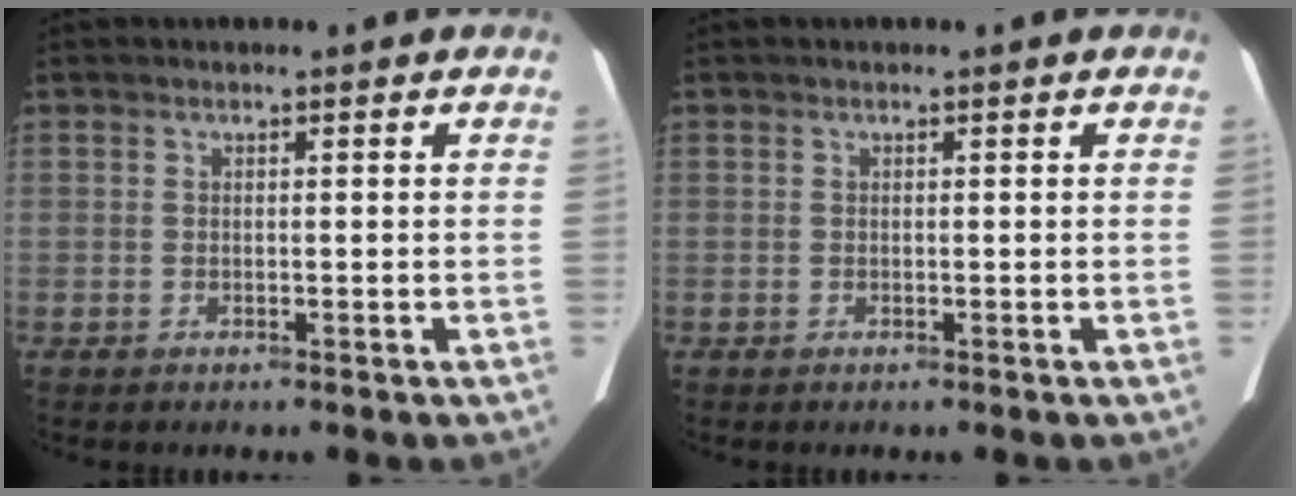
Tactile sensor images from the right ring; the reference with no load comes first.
{"total": 0.0}